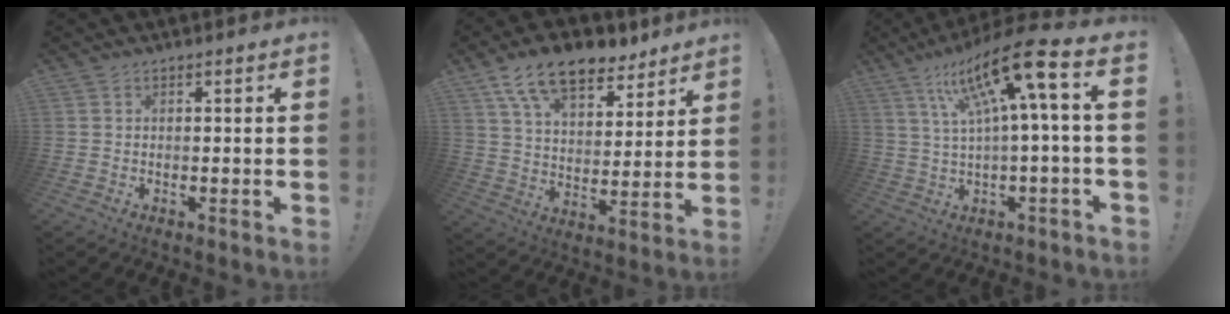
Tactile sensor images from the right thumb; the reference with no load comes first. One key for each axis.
{"total": 15.3, "fx": 10.6, "fy": 7.6, "fz": 8.0, "tx": -0.132, "ty": -0.068, "tz": 0.190}
{"total": 18.1, "fx": 6.2, "fy": 2.0, "fz": 16.8, "tx": -0.288, "ty": -0.030, "tz": 0.086}